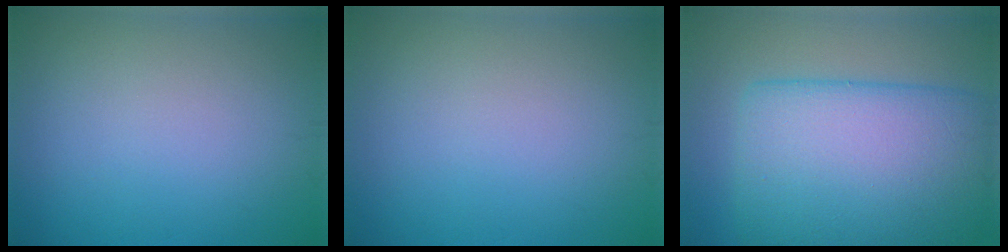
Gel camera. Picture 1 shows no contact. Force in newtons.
{"total": 0.0}
{"total": 12.3, "press": 12.3, "slide": 0.3}